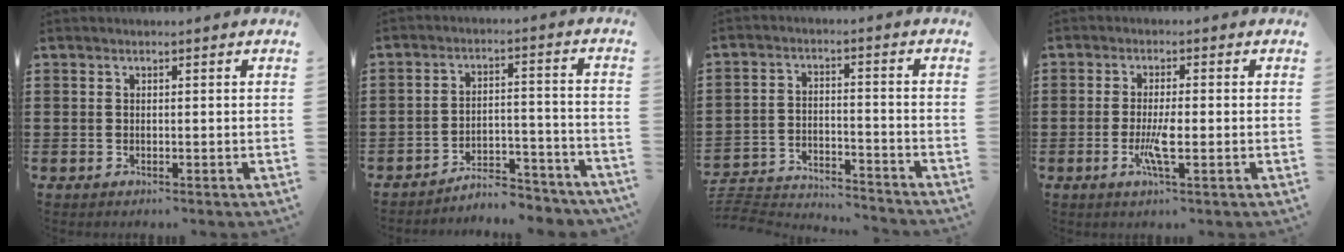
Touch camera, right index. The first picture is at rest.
{"total": 5.5, "force": [-5.4, 0.7, 1.1], "torque": [-0.018, 0.015, -0.107]}
{"total": 4.4, "force": [-4.4, 0.5, 0.7], "torque": [-0.029, -0.003, -0.095]}
{"total": 4.0, "force": [-1.1, 0.5, 3.8], "torque": [-0.088, -0.011, -0.026]}